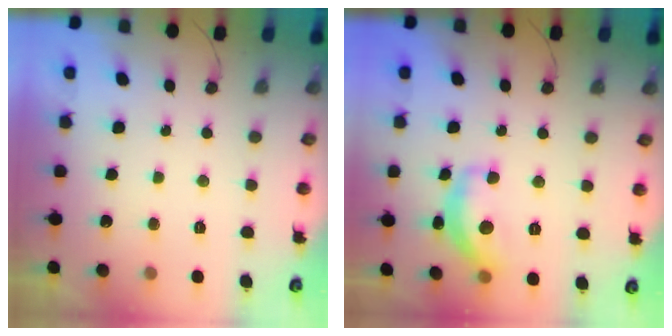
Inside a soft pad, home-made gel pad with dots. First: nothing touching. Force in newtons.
{"total": 13.6, "press": 13.6, "slide": 0.7}